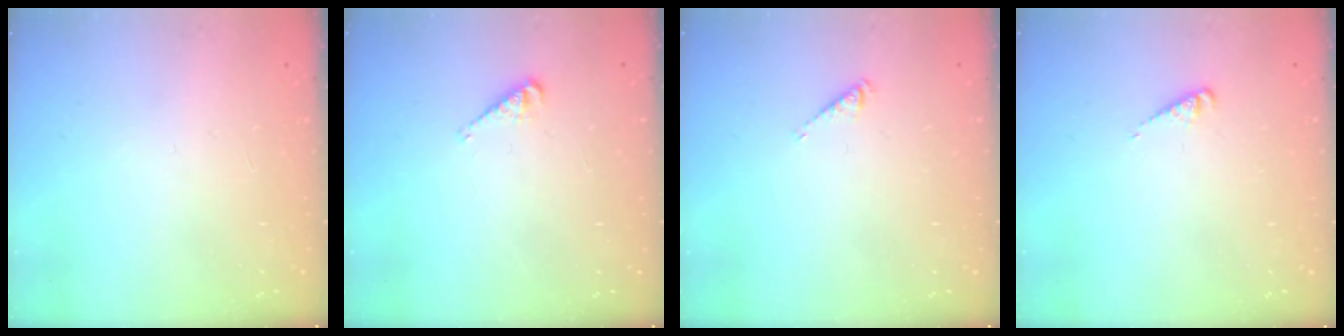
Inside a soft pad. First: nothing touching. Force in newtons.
{"total": 4.3, "press": 4.3, "slide": 0.2}
{"total": 2.7, "press": 2.6, "slide": 0.5}
{"total": 2.4, "press": 2.4, "slide": 0.3}